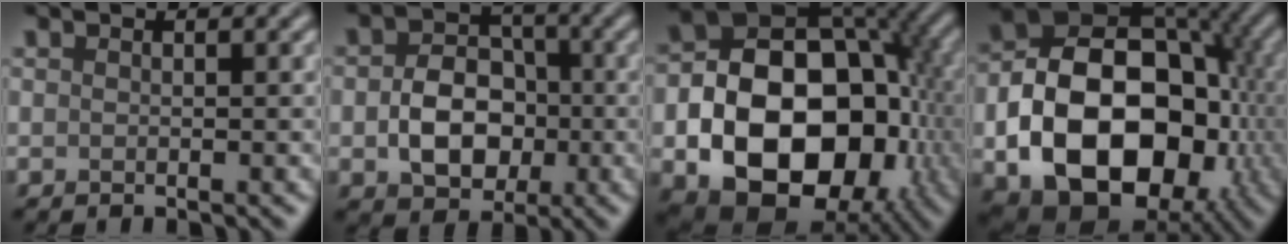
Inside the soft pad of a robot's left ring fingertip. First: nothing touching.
{"total": 5.8, "force": [-1.1, 4.4, 3.7], "torque": [-0.062, -0.003, -0.016]}
{"total": 17.0, "force": [-4.3, 11.8, 11.5], "torque": [-0.161, -0.022, -0.066]}
{"total": 16.6, "force": [-4.0, 11.6, 11.2], "torque": [-0.179, -0.024, -0.067]}